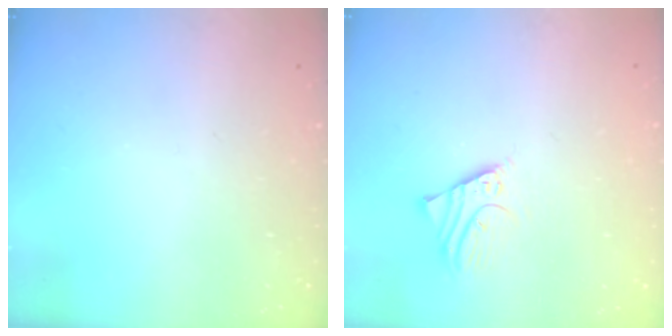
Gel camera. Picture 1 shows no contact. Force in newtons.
{"total": 2.6, "press": 2.6, "slide": 0.1}